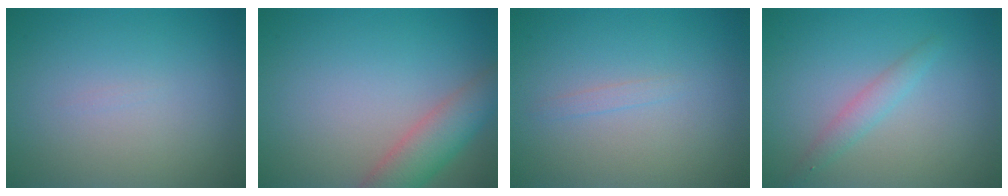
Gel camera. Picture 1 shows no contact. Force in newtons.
{"total": 4.3, "press": 4.3, "slide": 0.1}
{"total": 0.7, "press": 0.7, "slide": 0.0}
{"total": 1.7, "press": 1.7, "slide": 0.0}